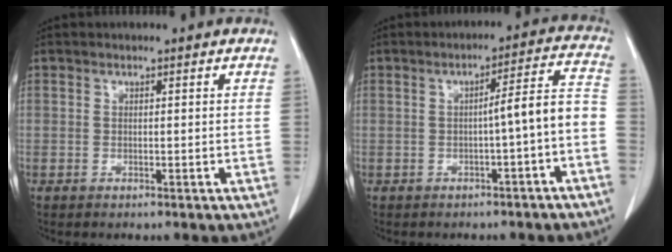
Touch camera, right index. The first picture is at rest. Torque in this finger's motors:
{"motor_torque": [0.98, -0.48, 0.40, 0.11]}